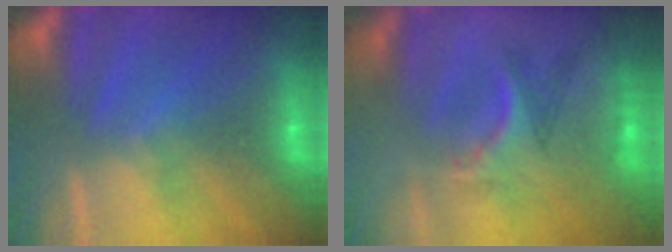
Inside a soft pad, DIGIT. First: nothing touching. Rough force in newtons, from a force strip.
{"total": 3.1}